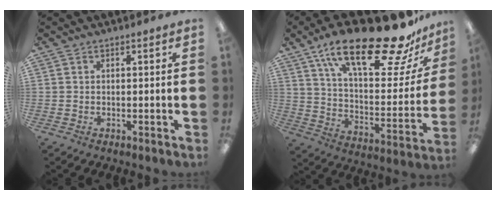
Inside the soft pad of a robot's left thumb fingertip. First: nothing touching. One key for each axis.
{"total": 26.5, "fx": 18.3, "fy": 8.2, "fz": 17.3, "tx": -0.266, "ty": -0.115, "tz": 0.300}